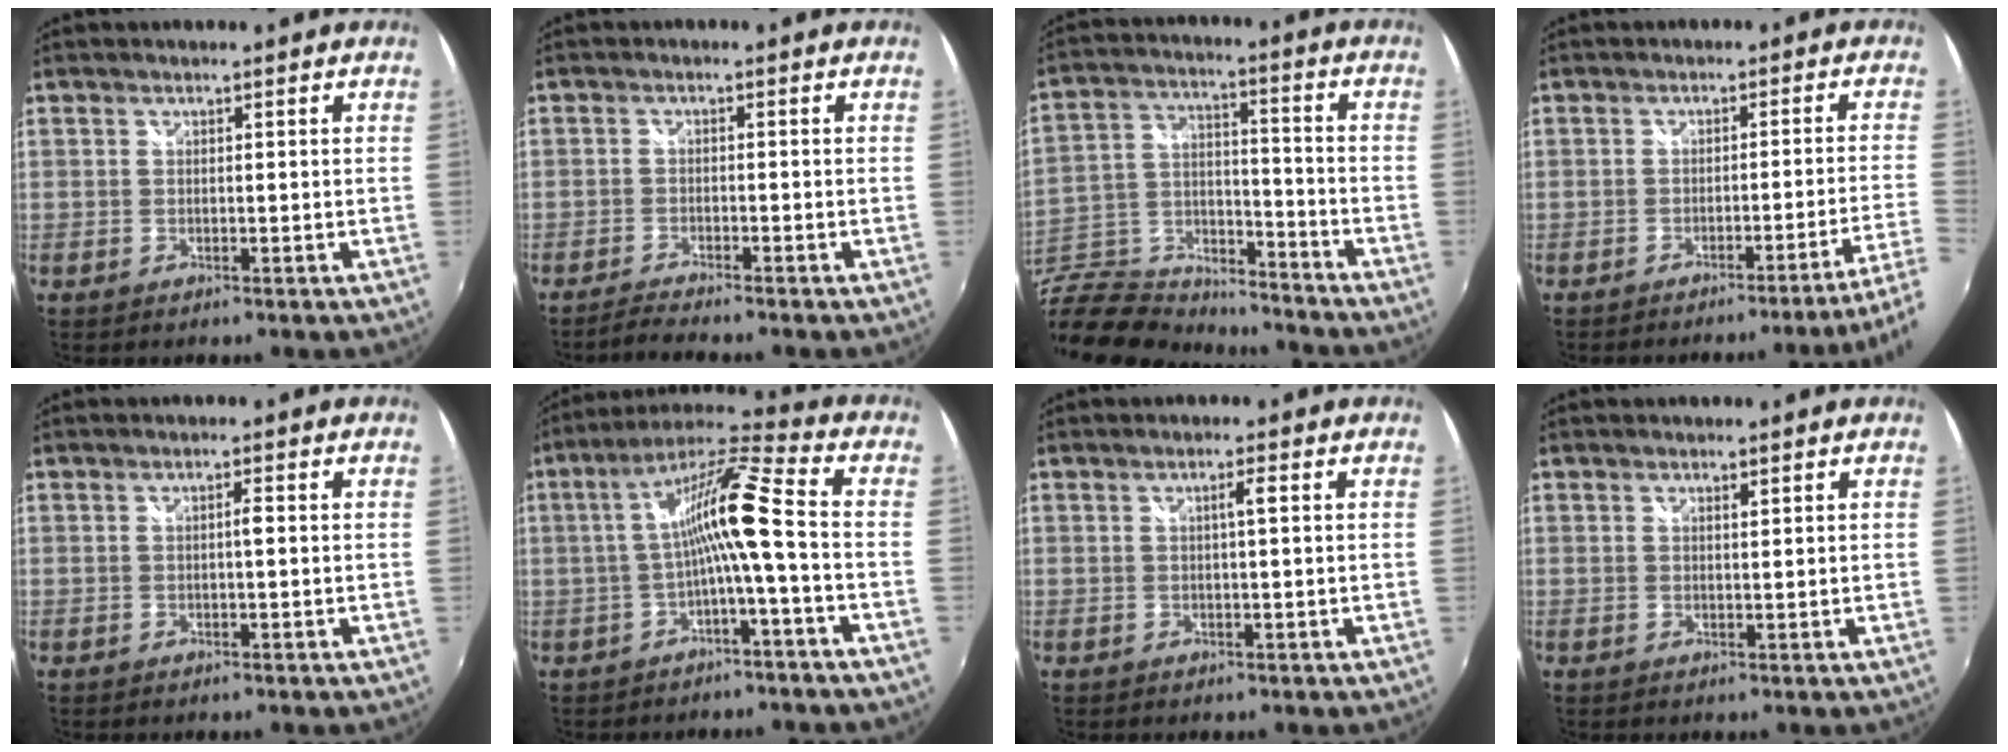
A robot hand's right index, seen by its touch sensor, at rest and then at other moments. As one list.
[{"total": 2.5, "force": [-2.3, -0.6, 0.7], "torque": [-0.029, -0.006, -0.049]}, {"total": 20.6, "force": [-16.3, 9.0, 8.8], "torque": [-0.220, 0.005, -0.272]}, {"total": 7.6, "force": [-5.6, -3.2, 3.9], "torque": [-0.050, -0.023, -0.074]}, {"total": 1.1, "force": [-0.1, 0.1, 1.1], "torque": [-0.018, 0.004, -0.003]}, {"total": 10.6, "force": [-2.2, 0.1, 10.3], "torque": [-0.200, 0.019, -0.039]}, {"total": 1.6, "force": [0.3, -0.1, 1.6], "torque": [-0.027, 0.002, 0.003]}, {"total": 0.8, "force": [0.5, 0.1, 0.5], "torque": [-0.007, 0.001, 0.009]}]